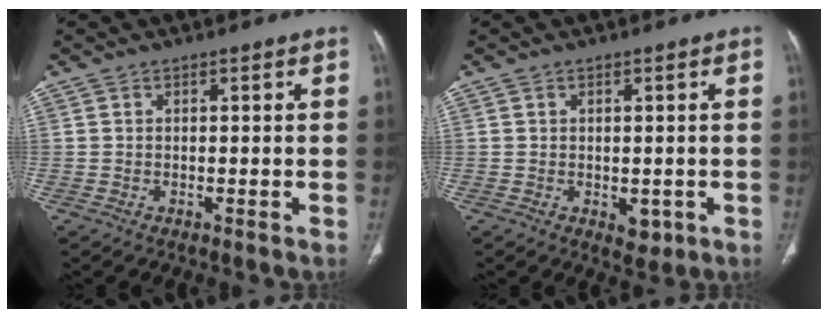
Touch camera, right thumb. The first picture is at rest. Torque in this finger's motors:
{"motor_torque": [2.50, 2.51, 0.51, -0.11, -0.01]}